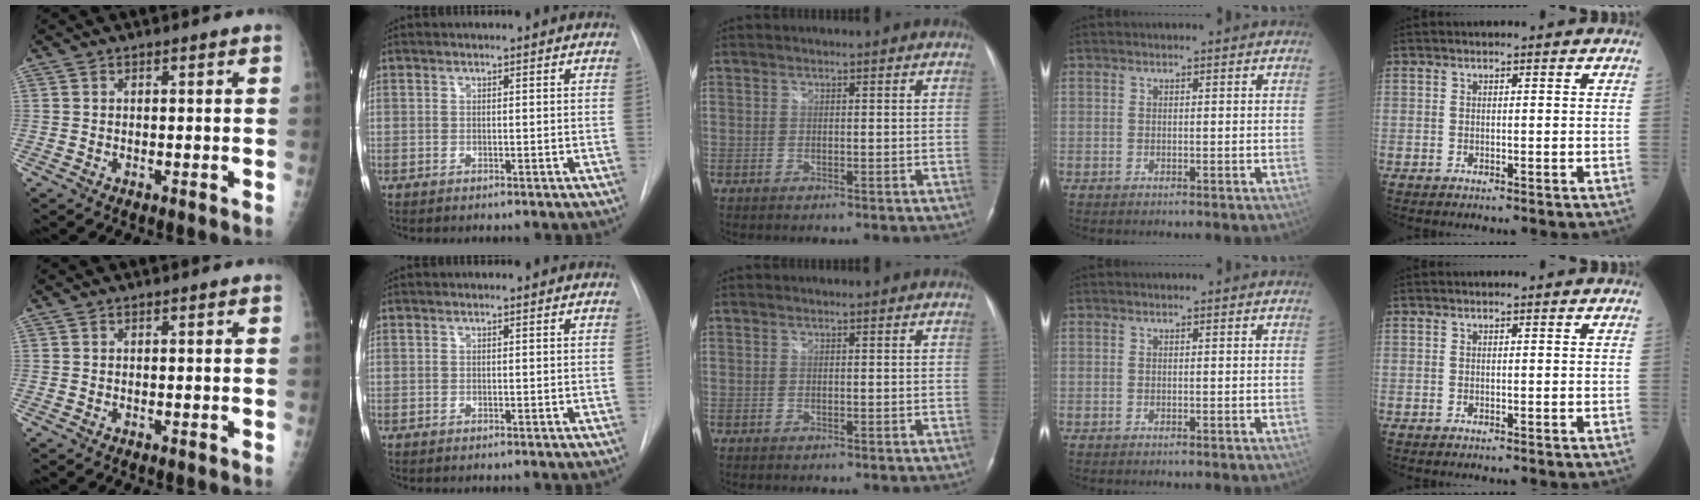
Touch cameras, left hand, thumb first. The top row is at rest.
{}